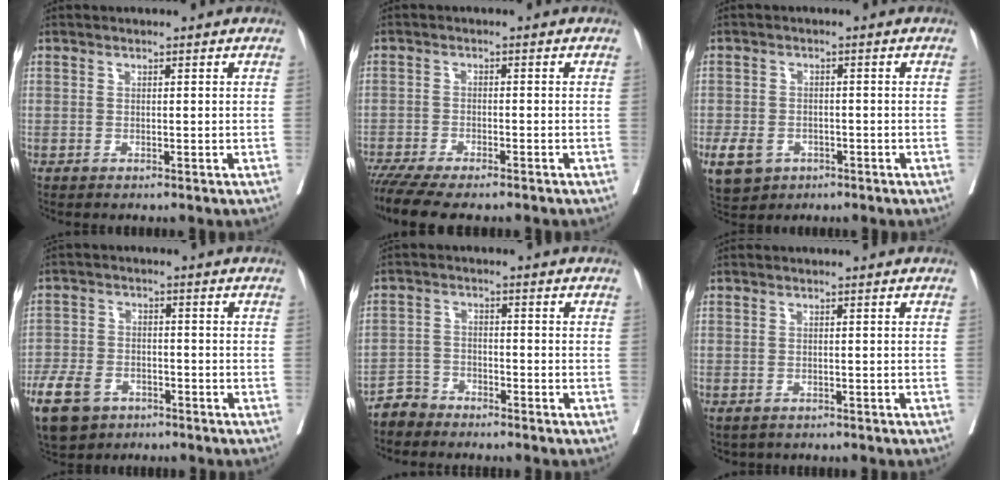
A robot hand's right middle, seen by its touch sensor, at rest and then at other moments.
{"total": 10.2, "force": [-8.6, 1.7, 5.3], "torque": [-0.077, -0.011, -0.130]}
{"total": 8.8, "force": [-4.2, 6.8, 3.7], "torque": [-0.093, -0.003, -0.057]}
{"total": 9.2, "force": [-5.6, 5.7, 4.6], "torque": [-0.107, -0.002, -0.093]}
{"total": 3.3, "force": [-3.1, 1.1, -0.3], "torque": [0.006, -0.003, -0.062]}
{"total": 1.8, "force": [-1.3, 1.0, 0.7], "torque": [-0.011, -0.003, -0.010]}